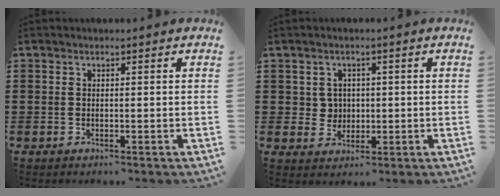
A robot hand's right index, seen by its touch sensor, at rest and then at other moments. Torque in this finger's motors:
{"motor_torque": [0.17, 0.35, -0.04, -0.01]}